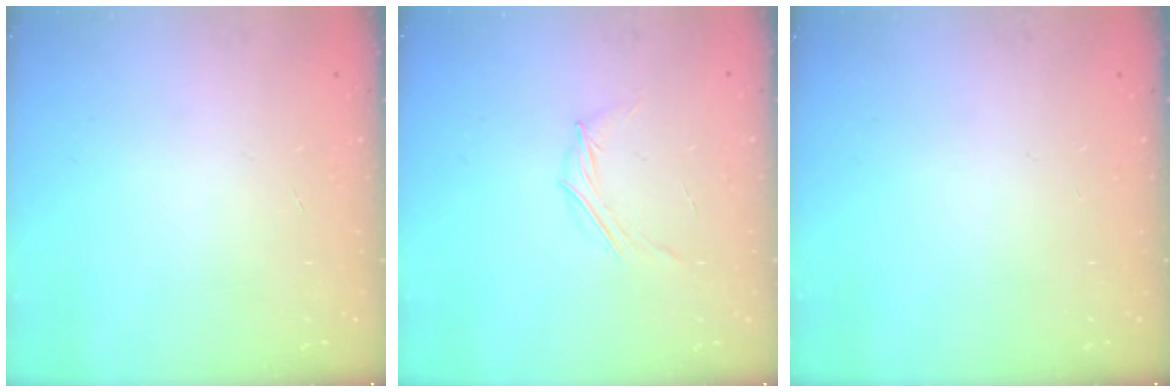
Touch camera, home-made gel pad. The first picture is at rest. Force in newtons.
{"total": 3.7, "press": 3.5, "slide": 1.1}
{"total": 0.0}